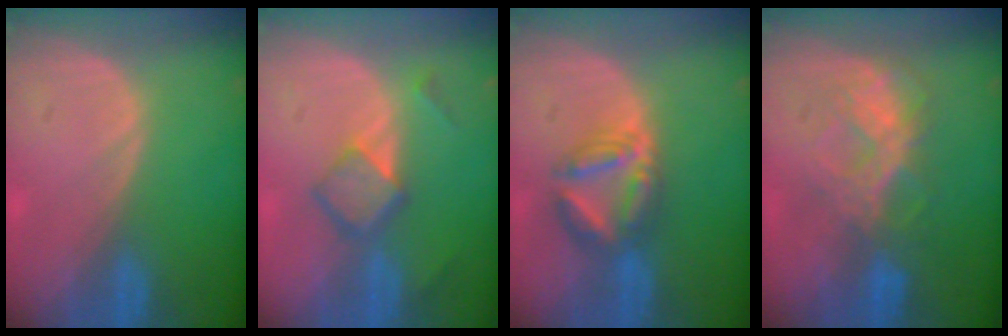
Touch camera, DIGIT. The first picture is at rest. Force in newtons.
{"total": 5.5, "press": 4.8, "slide": 2.8}
{"total": 6.2, "press": 6.2, "slide": 0.4}
{"total": 6.8, "press": 6.7, "slide": 1.2}